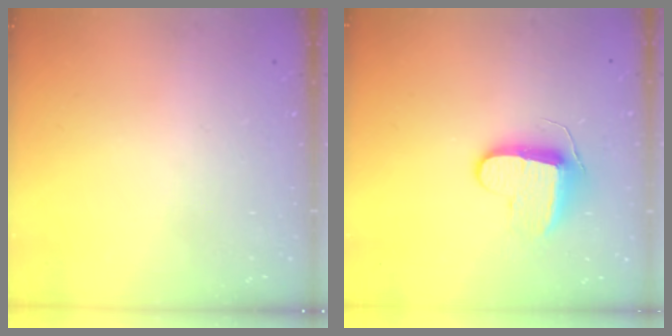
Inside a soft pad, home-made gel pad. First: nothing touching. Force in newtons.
{"total": 9.6, "press": 9.6, "slide": 0.3}